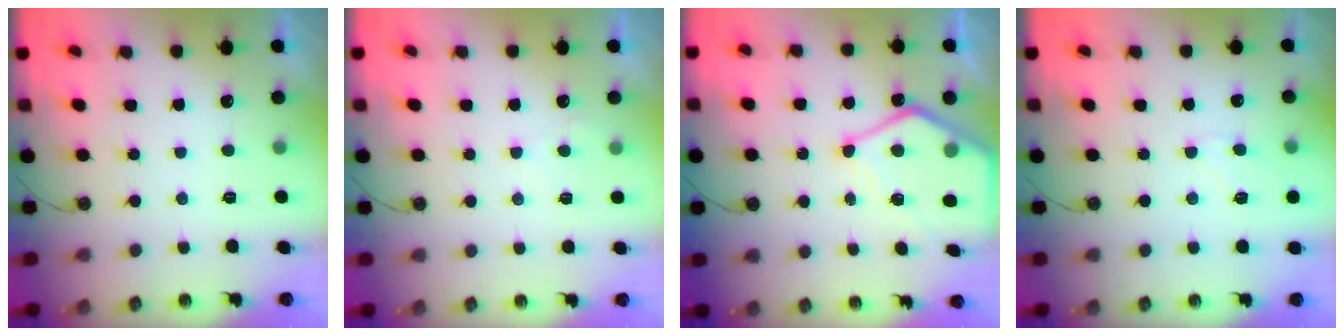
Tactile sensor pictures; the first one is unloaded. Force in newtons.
{"total": 3.8, "press": 3.7, "slide": 0.4}
{"total": 11.8, "press": 11.8, "slide": 1.0}
{"total": 5.7, "press": 5.7, "slide": 0.6}